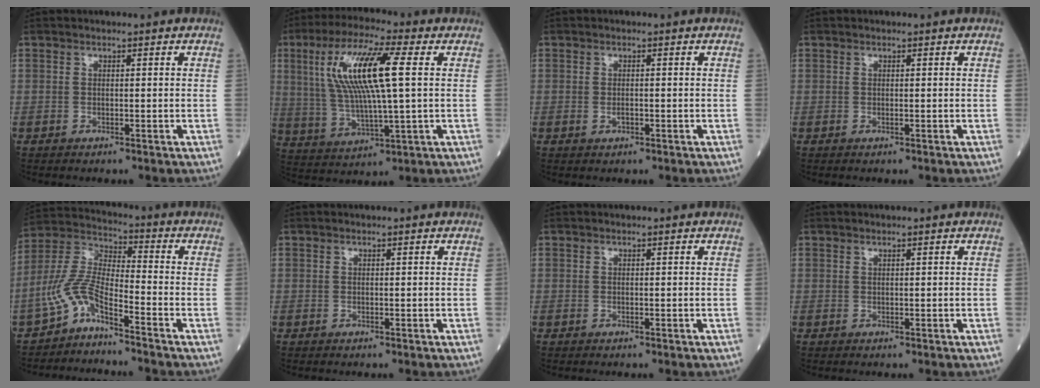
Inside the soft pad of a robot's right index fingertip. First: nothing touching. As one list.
[{"total": 14.6, "force": [3.3, 1.7, 14.1], "torque": [-0.289, 0.013, 0.060]}, {"total": 0.9, "force": [-0.3, 0.5, 0.7], "torque": [-0.016, 0.000, -0.004]}, {"total": 0.0}, {"total": 6.9, "force": [-5.0, 1.7, 4.5], "torque": [-0.110, 0.012, -0.109]}, {"total": 0.0}, {"total": 0.0}, {"total": 0.0}]